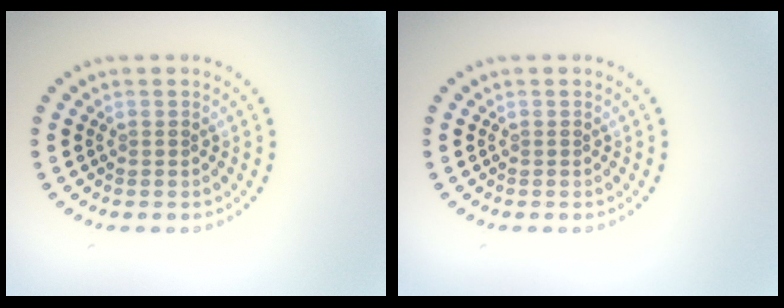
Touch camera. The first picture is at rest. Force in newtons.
{"total": 0.0}